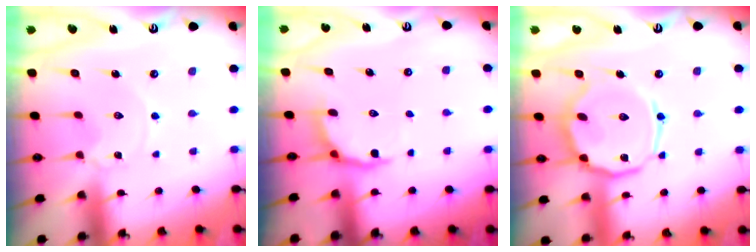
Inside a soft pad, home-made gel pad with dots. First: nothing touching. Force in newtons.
{"total": 4.9, "press": 4.2, "slide": 2.6}
{"total": 15.0, "press": 14.9, "slide": 1.2}